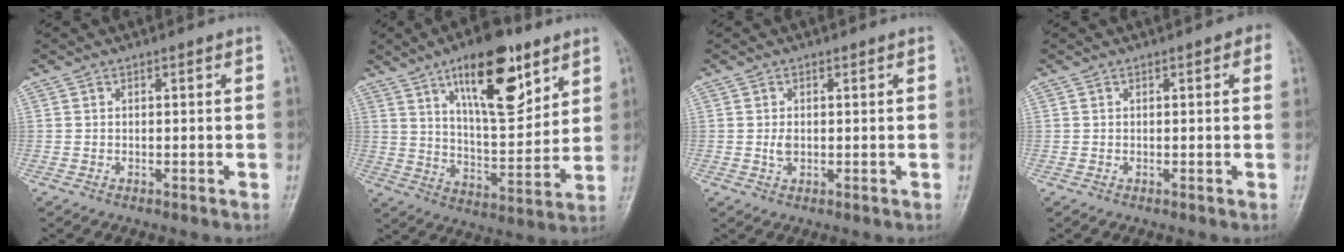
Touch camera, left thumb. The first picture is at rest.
{"total": 18.0, "force": [10.2, 6.8, 13.2], "torque": [-0.169, -0.057, 0.170]}
{"total": 1.9, "force": [0.1, 1.2, 1.4], "torque": [-0.024, -0.002, 0.002]}
{"total": 2.0, "force": [0.7, 0.8, 1.7], "torque": [-0.014, 0.002, 0.003]}